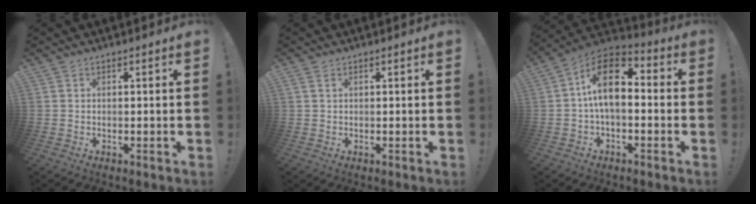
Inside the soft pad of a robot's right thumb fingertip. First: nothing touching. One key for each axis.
{"total": 1.4, "fx": 0.6, "fy": 0.9, "fz": 0.8, "tx": -0.021, "ty": 0.004, "tz": 0.013}
{"total": 14.0, "fx": 1.7, "fy": 8.1, "fz": 11.2, "tx": -0.197, "ty": 0.007, "tz": 0.030}